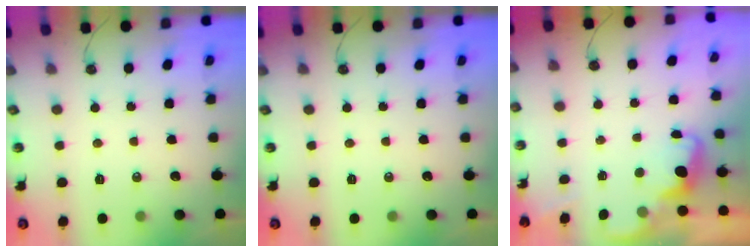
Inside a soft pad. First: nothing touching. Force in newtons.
{"total": 0.0}
{"total": 2.5, "press": 2.4, "slide": 0.7}